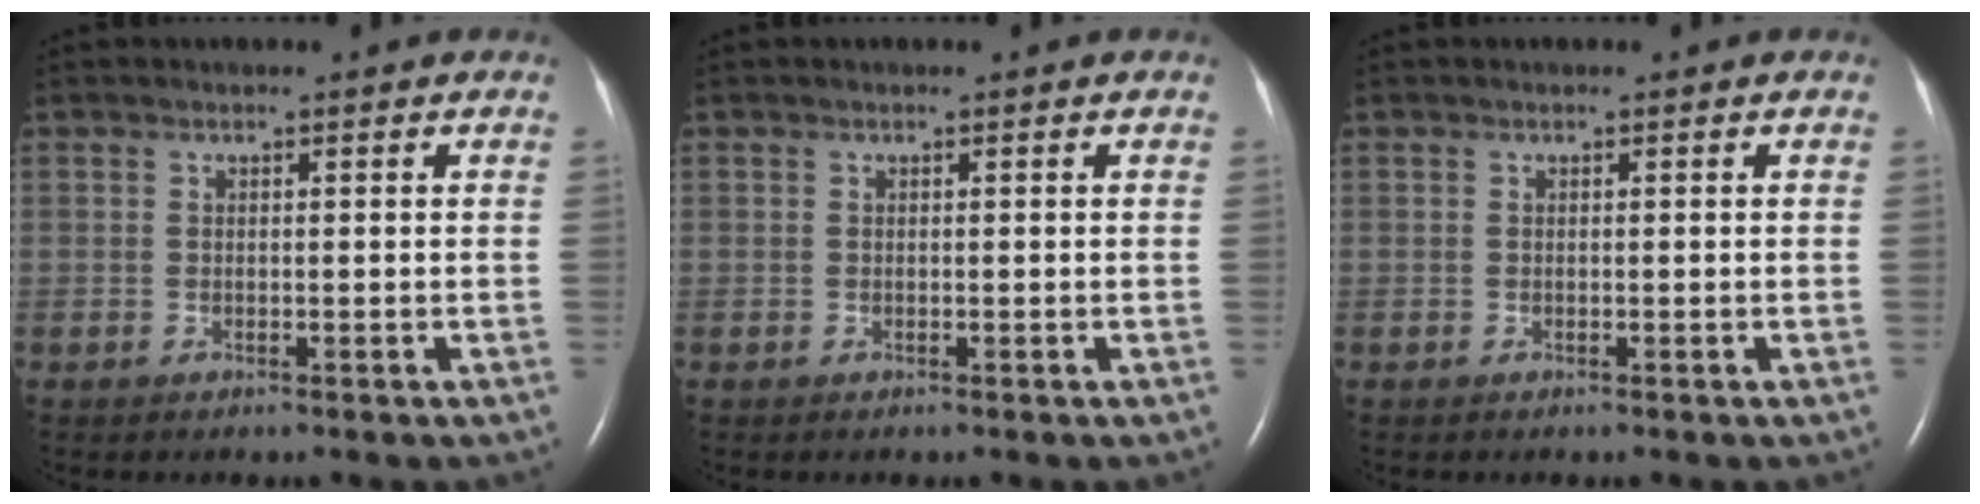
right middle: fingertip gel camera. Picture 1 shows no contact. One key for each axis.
{"total": 0.0}
{"total": 0.0}